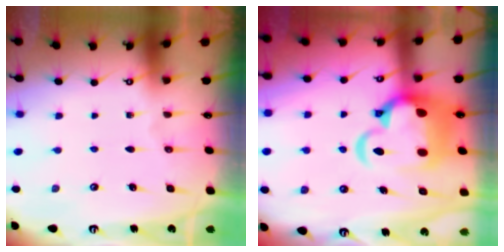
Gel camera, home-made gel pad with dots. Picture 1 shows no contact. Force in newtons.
{"total": 9.8, "press": 9.6, "slide": 2.3}